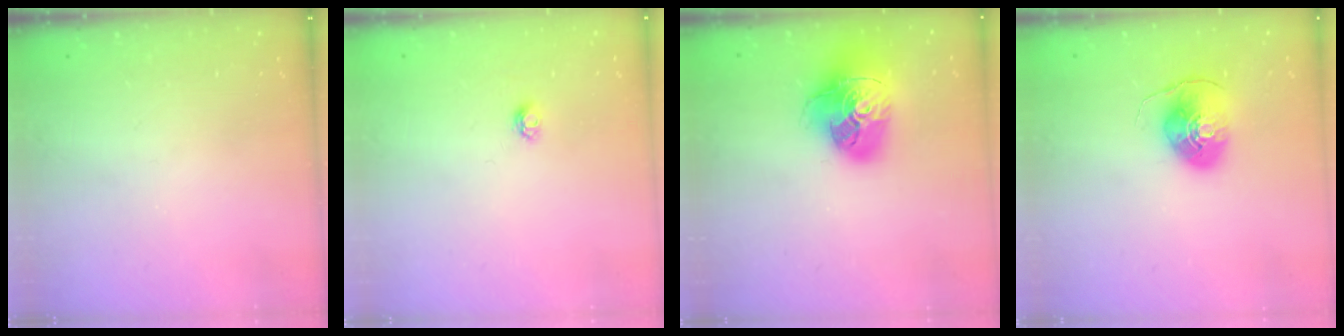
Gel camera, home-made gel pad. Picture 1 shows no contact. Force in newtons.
{"total": 3.8, "press": 3.8, "slide": 0.5}
{"total": 20.5, "press": 20.4, "slide": 2.4}
{"total": 9.8, "press": 9.7, "slide": 1.4}